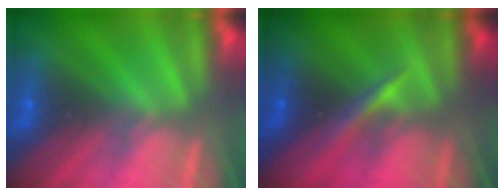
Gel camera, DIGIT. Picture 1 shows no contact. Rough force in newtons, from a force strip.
{"total": 2.9}